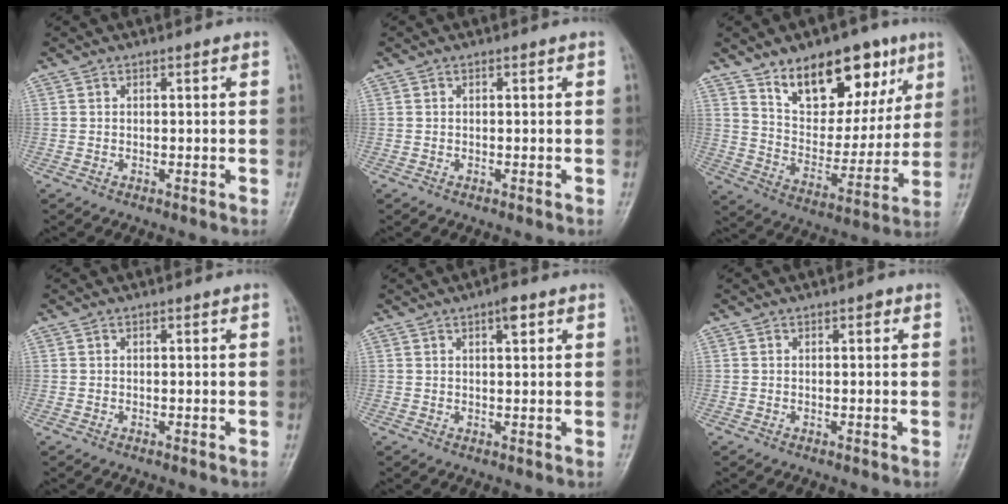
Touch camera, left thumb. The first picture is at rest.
{"total": 0.0}
{"total": 18.7, "force": [10.9, 10.2, 11.2], "torque": [-0.107, -0.054, 0.181]}
{"total": 0.0}
{"total": 2.7, "force": [1.4, 0.9, 2.2], "torque": [-0.028, -0.003, 0.019]}
{"total": 0.6, "force": [0.2, 0.4, 0.5], "torque": [-0.002, 0.002, -0.002]}